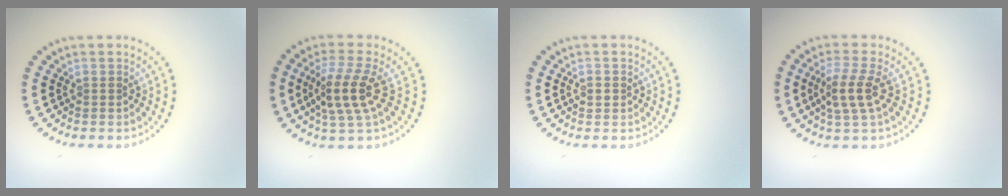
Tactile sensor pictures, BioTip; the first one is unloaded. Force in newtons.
{"total": 4.0, "press": 3.4, "slide": 2.1}
{"total": 1.2, "press": 1.2, "slide": 0.1}
{"total": 3.0, "press": 2.6, "slide": 1.5}